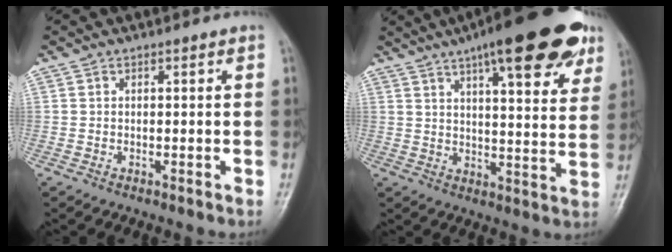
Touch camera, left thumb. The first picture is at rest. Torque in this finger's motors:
{"motor_torque": [1.74, 1.03, 1.90, -0.87, 0.13]}